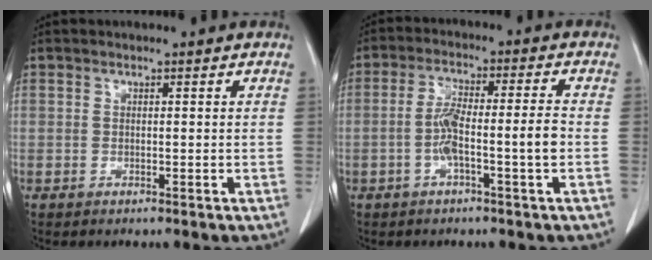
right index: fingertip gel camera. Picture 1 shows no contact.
{"total": 6.9, "force": [-1.8, 0.2, 6.6], "torque": [-0.128, 0.017, -0.032]}